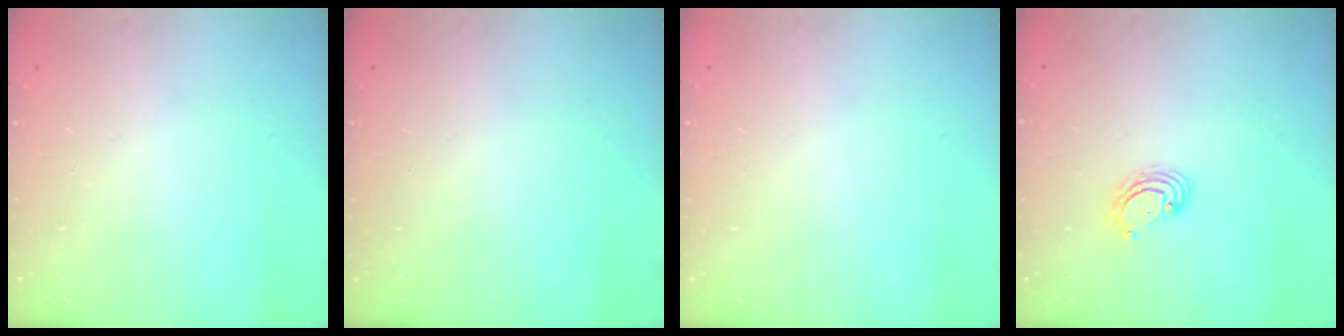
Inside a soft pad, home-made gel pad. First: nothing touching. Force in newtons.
{"total": 0.0}
{"total": 0.0}
{"total": 3.9, "press": 3.9, "slide": 0.1}